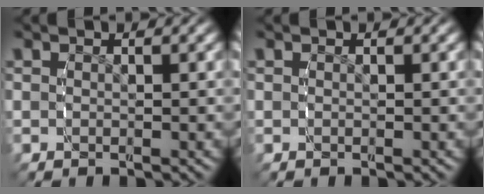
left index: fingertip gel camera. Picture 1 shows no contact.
{"total": 0.0}